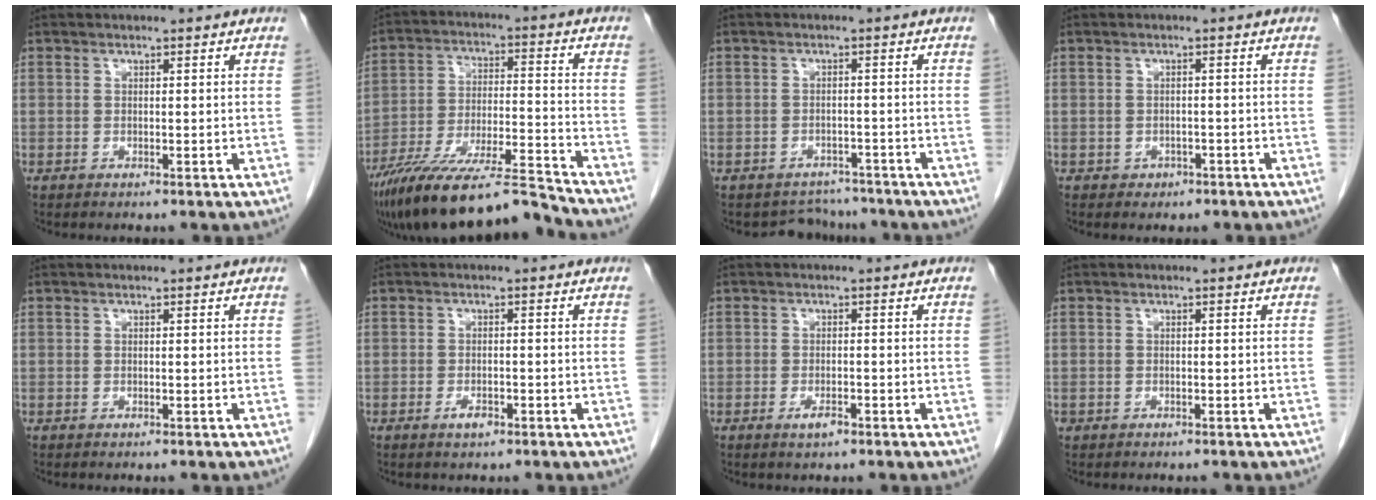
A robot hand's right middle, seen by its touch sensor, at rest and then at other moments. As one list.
[{"total": 16.9, "force": [-14.9, 0.2, 7.9], "torque": [-0.142, -0.001, -0.263]}, {"total": 4.4, "force": [-3.9, 1.7, -0.9], "torque": [0.010, 0.013, -0.053]}, {"total": 1.7, "force": [-1.0, 1.3, 0.3], "torque": [-0.014, 0.004, -0.007]}, {"total": 0.0}, {"total": 1.8, "force": [-1.1, 0.7, 1.3], "torque": [-0.028, -0.002, -0.016]}, {"total": 2.0, "force": [-1.2, 0.6, 1.5], "torque": [-0.031, -0.002, -0.017]}, {"total": 1.1, "force": [-0.8, 0.6, 0.2], "torque": [-0.011, 0.001, -0.012]}]